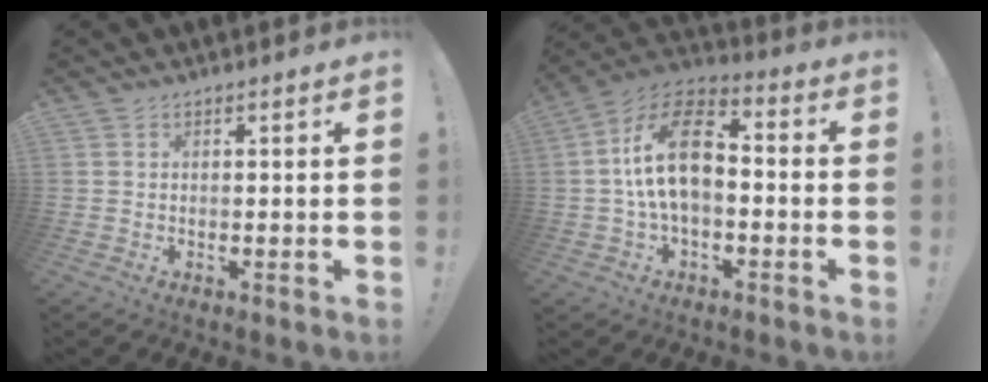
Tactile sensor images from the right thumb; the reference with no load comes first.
{"total": 16.5, "force": [0.4, 9.8, 13.2], "torque": [-0.234, 0.020, 0.007]}